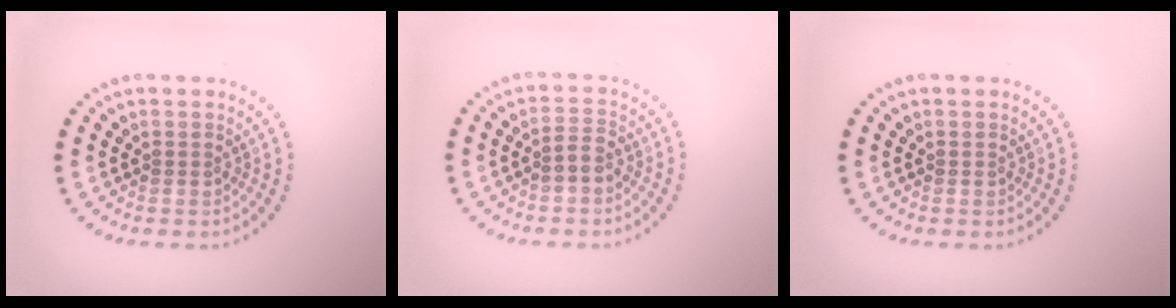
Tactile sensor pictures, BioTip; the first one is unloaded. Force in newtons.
{"total": 1.6, "press": 1.4, "slide": 0.7}
{"total": 0.0}